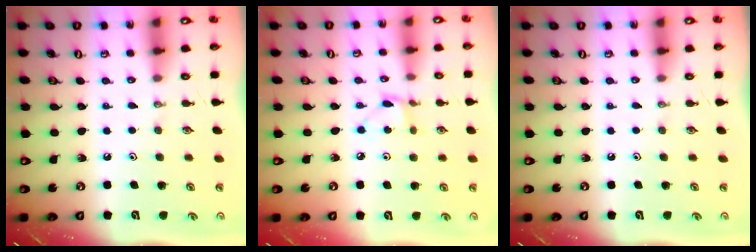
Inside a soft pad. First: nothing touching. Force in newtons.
{"total": 4.0, "press": 4.0, "slide": 0.5}
{"total": 0.0}